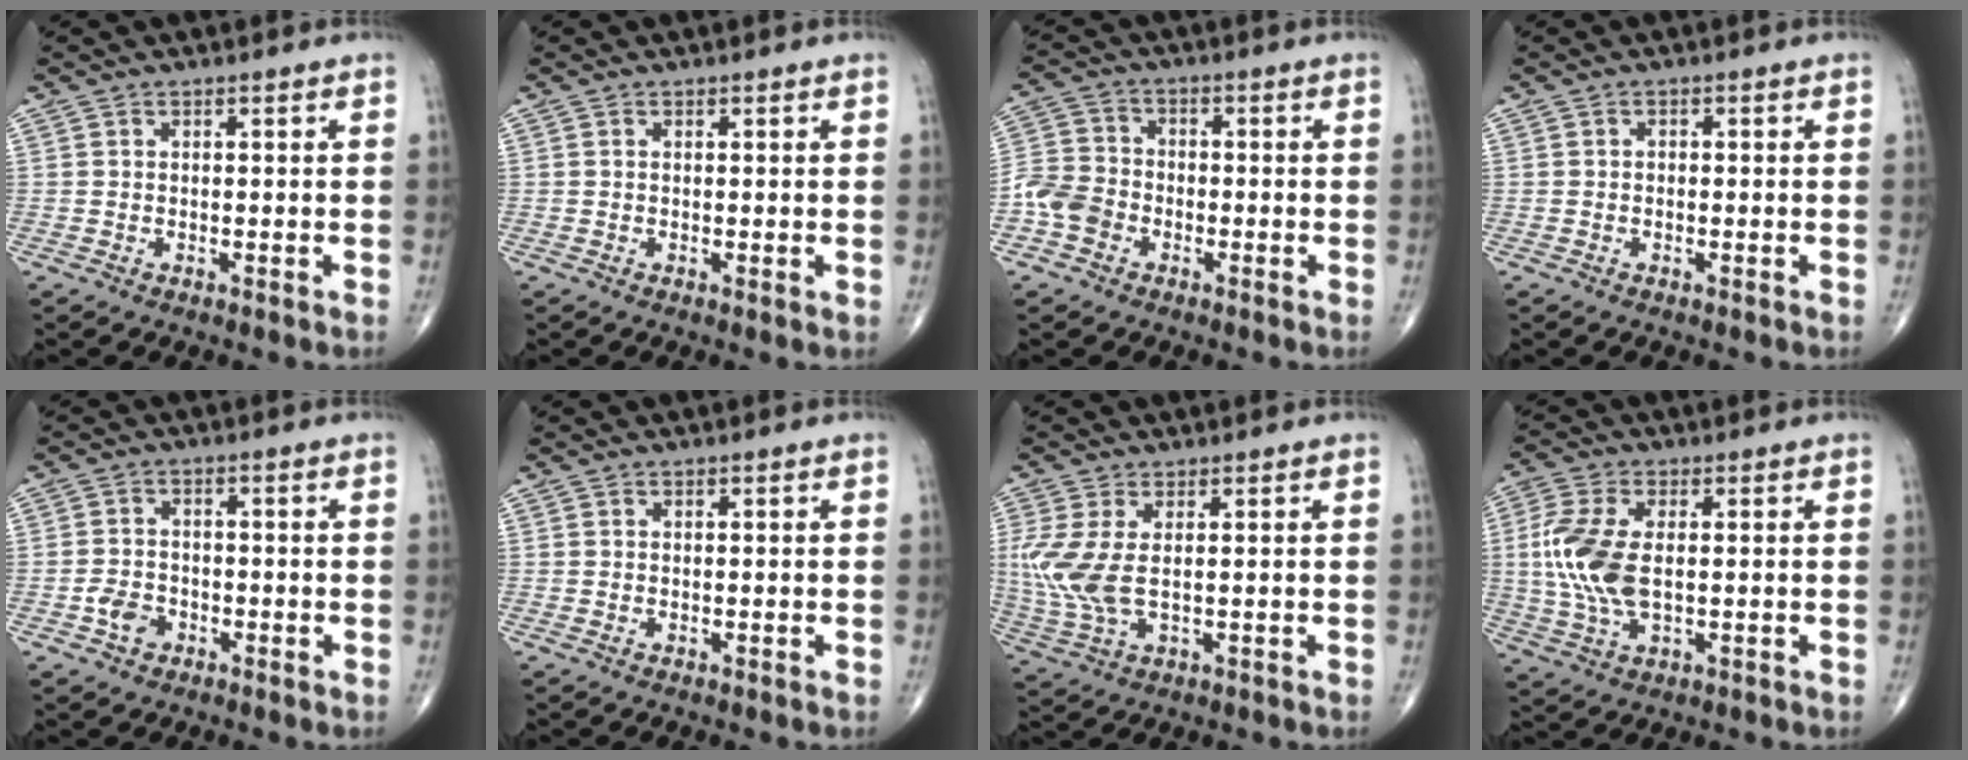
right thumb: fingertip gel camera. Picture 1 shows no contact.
{"total": 0.6, "force": [0.1, 0.1, 0.6], "torque": [-0.015, -0.003, 0.002]}
{"total": 6.4, "force": [-2.7, 5.2, 2.7], "torque": [-0.045, 0.023, -0.059]}
{"total": 0.6, "force": [-0.1, 0.5, 0.4], "torque": [-0.002, 0.002, -0.006]}
{"total": 3.9, "force": [-1.7, 2.9, 1.9], "torque": [-0.026, 0.013, -0.031]}
{"total": 0.0}
{"total": 8.9, "force": [0.9, 4.3, 7.7], "torque": [-0.207, -0.004, 0.029]}
{"total": 12.1, "force": [0.3, 6.5, 10.2], "torque": [-0.239, 0.001, 0.006]}